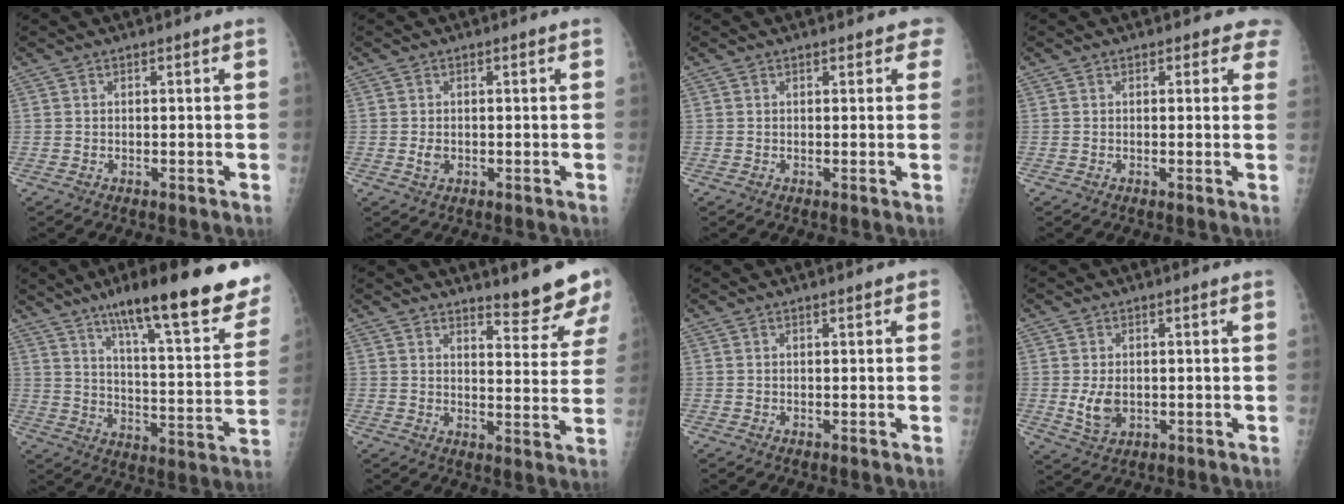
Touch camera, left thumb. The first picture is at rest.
{"total": 1.5, "force": [-0.2, 1.0, 1.0], "torque": [-0.017, -0.001, -0.001]}
{"total": 2.5, "force": [1.9, 1.2, 1.1], "torque": [0.017, 0.000, 0.013]}
{"total": 2.8, "force": [2.3, 1.6, 0.5], "torque": [0.027, -0.009, 0.005]}
{"total": 25.9, "force": [17.4, 5.1, 18.5], "torque": [-0.238, -0.055, 0.253]}
{"total": 8.6, "force": [7.7, 1.2, 3.6], "torque": [-0.024, -0.066, 0.097]}
{"total": 0.8, "force": [0.5, 0.3, 0.5], "torque": [-0.004, 0.000, 0.004]}
{"total": 4.5, "force": [-0.2, 3.1, 3.3], "torque": [-0.055, -0.009, 0.007]}